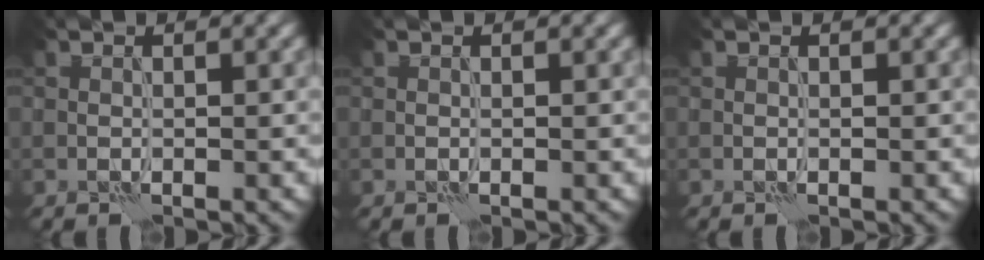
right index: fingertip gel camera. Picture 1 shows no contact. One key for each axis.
{"total": 0.0}
{"total": 0.0}